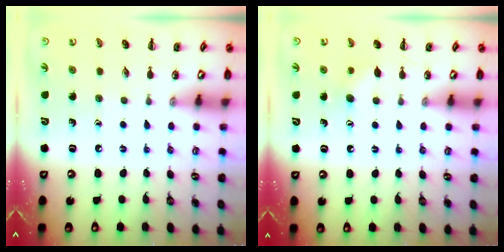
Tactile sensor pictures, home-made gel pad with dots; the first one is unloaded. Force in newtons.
{"total": 6.3, "press": 6.1, "slide": 1.5}